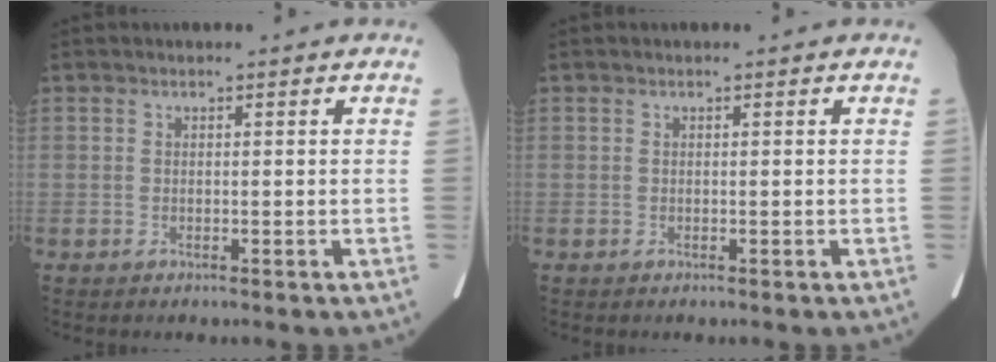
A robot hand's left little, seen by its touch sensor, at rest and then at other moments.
{"total": 0.0}